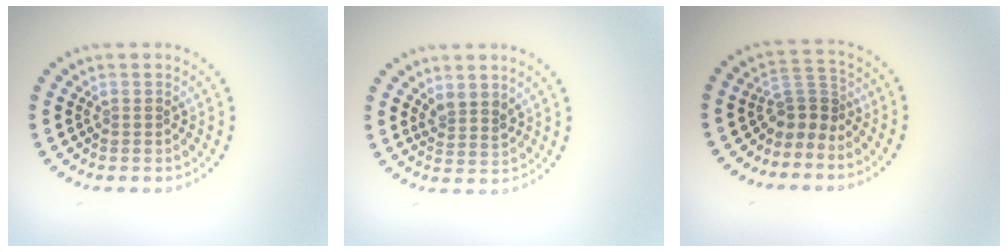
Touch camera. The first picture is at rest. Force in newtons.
{"total": 1.9, "press": 1.6, "slide": 1.1}
{"total": 2.8, "press": 1.8, "slide": 2.1}